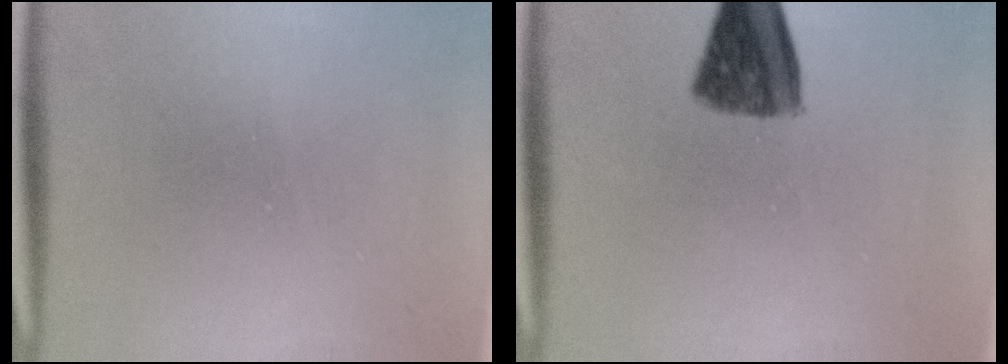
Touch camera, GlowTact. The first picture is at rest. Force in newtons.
{"total": 8.2}